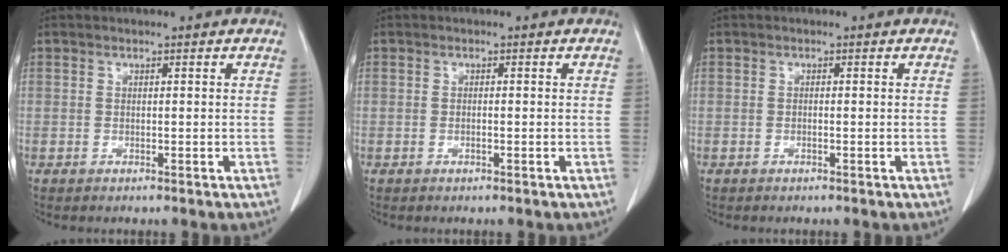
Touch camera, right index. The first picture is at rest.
{"total": 0.8, "force": [-0.3, 0.3, 0.7], "torque": [-0.018, 0.001, -0.004]}
{"total": 0.5, "force": [-0.2, 0.2, 0.5], "torque": [-0.013, 0.001, -0.003]}